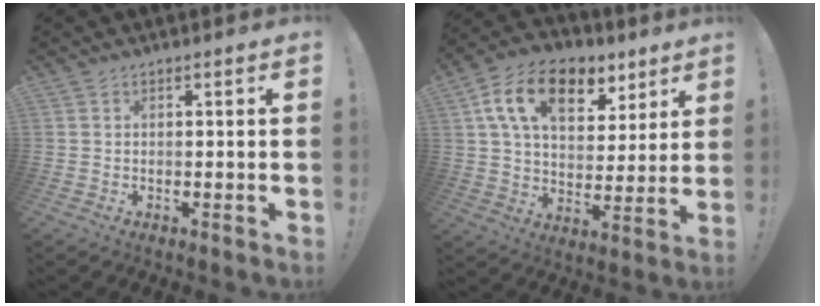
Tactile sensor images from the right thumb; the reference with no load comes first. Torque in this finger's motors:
{"motor_torque": [0.90, 1.74, 0.54, -0.03, 0.13]}